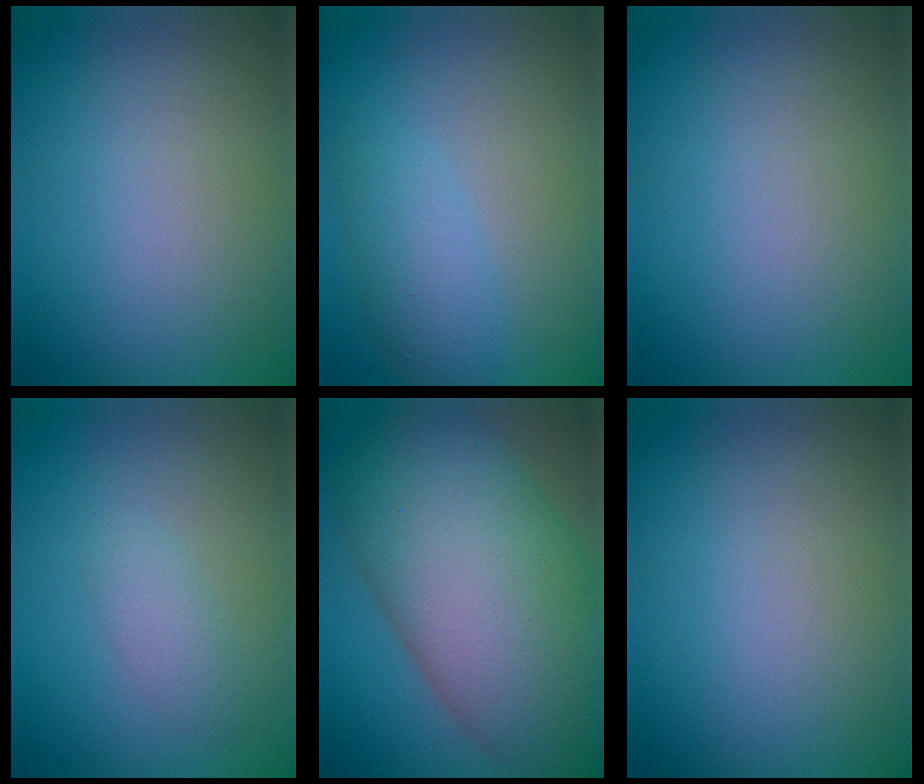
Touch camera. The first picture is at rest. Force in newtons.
{"total": 2.8, "press": 2.8, "slide": 0.1}
{"total": 0.0}
{"total": 1.7, "press": 1.6, "slide": 0.1}
{"total": 15.7, "press": 15.6, "slide": 0.7}
{"total": 0.0}